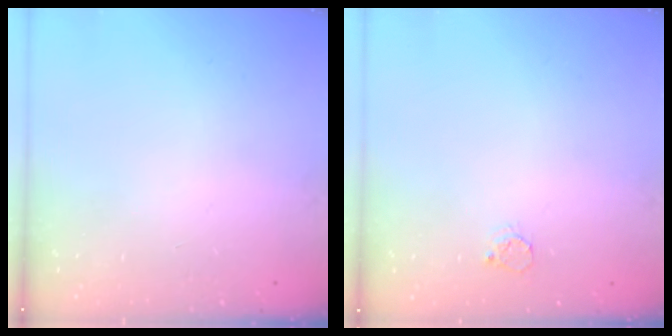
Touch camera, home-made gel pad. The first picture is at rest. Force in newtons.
{"total": 3.3, "press": 3.2, "slide": 0.4}